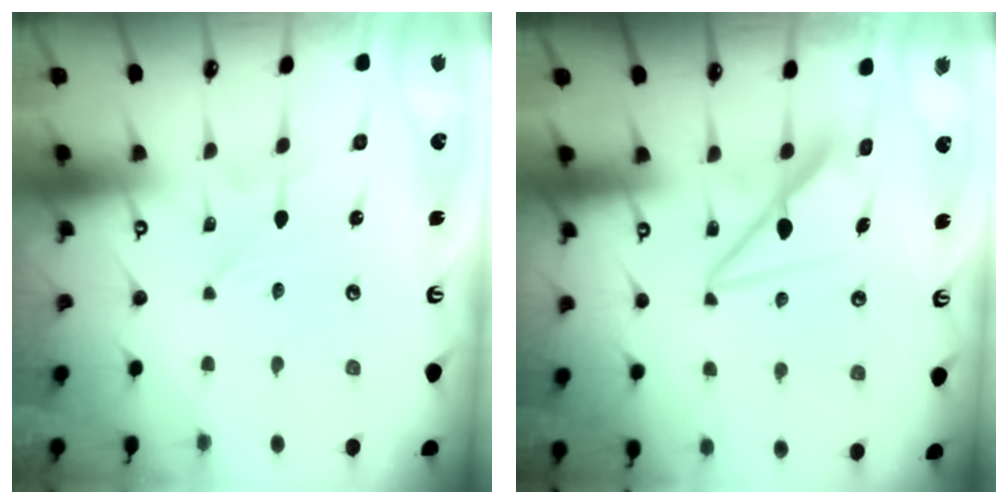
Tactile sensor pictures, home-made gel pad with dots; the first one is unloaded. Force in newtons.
{"total": 10.2, "press": 10.2, "slide": 0.6}